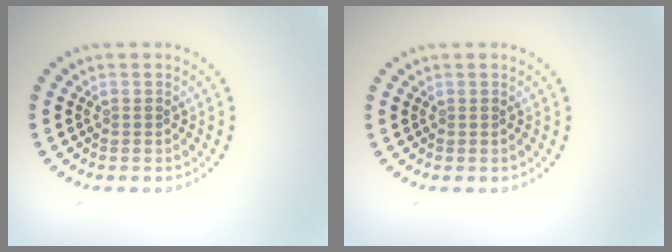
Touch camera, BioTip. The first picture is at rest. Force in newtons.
{"total": 0.0}